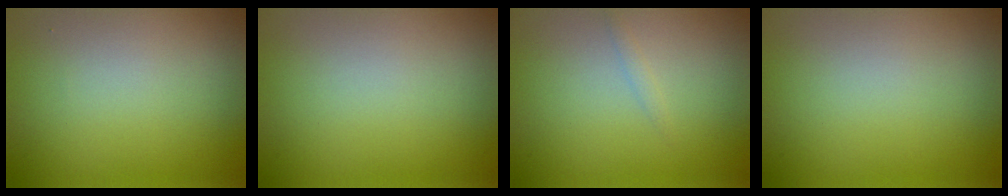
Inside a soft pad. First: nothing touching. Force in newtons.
{"total": 0.0}
{"total": 0.6, "press": 0.6, "slide": 0.1}
{"total": 0.0}